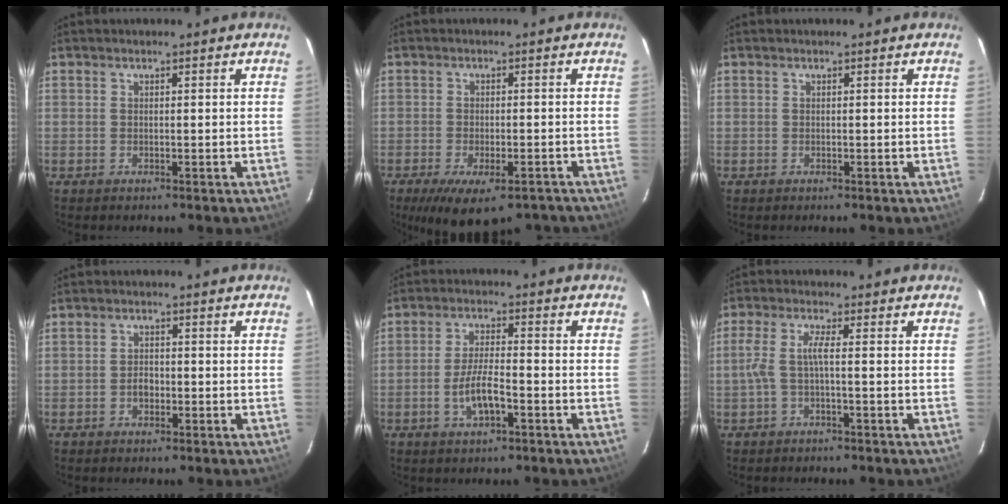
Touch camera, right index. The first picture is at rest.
{"total": 12.6, "force": [-9.1, 4.9, 7.1], "torque": [-0.135, -0.027, -0.127]}
{"total": 0.0}
{"total": 1.9, "force": [-0.8, 1.4, 1.1], "torque": [-0.021, 0.004, -0.015]}
{"total": 6.3, "force": [-2.7, 1.7, 5.4], "torque": [-0.109, -0.001, -0.048]}
{"total": 3.6, "force": [-1.1, 0.0, 3.4], "torque": [-0.079, 0.004, -0.021]}